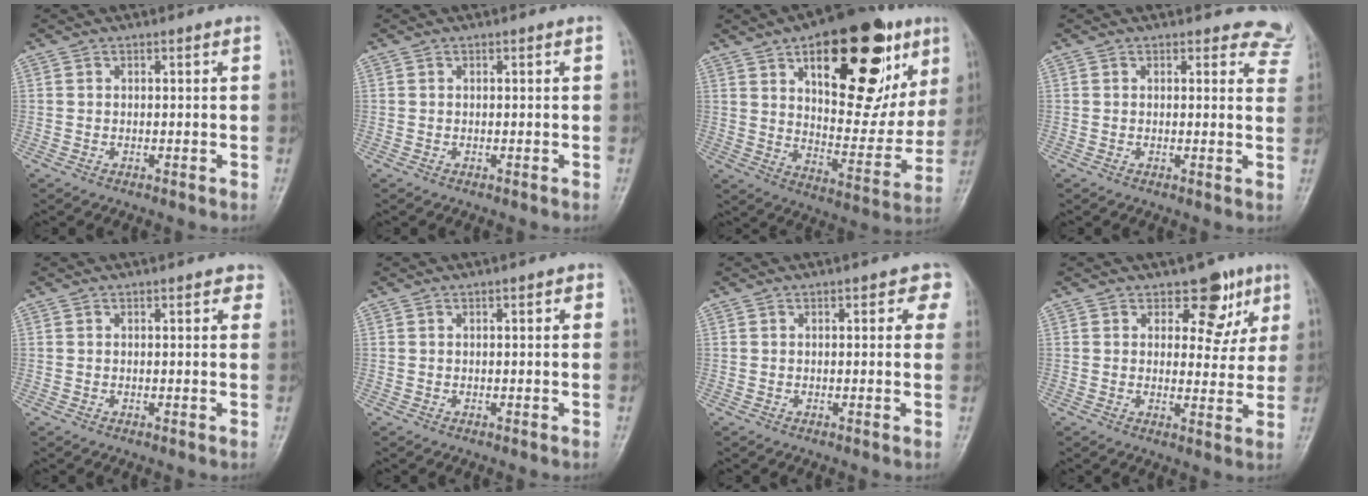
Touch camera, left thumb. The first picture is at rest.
{"total": 0.0}
{"total": 28.3, "force": [12.9, 12.6, 21.8], "torque": [-0.264, -0.025, 0.196]}
{"total": 6.0, "force": [5.5, 2.4, -0.6], "torque": [0.062, -0.029, 0.024]}
{"total": 2.0, "force": [1.1, 1.0, 1.4], "torque": [-0.002, 0.000, 0.007]}
{"total": 1.1, "force": [0.3, 0.4, 1.0], "torque": [-0.011, 0.003, 0.002]}
{"total": 3.6, "force": [1.4, 1.8, 2.7], "torque": [-0.001, 0.000, 0.005]}
{"total": 7.2, "force": [4.0, 4.8, 3.7], "torque": [0.000, -0.018, 0.052]}